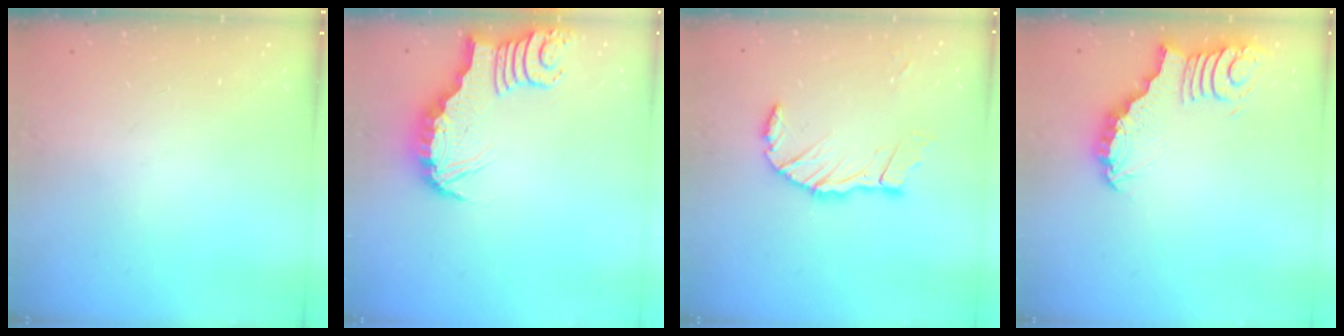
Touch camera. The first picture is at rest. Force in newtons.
{"total": 3.4, "press": 3.4, "slide": 0.1}
{"total": 11.4, "press": 11.3, "slide": 1.3}
{"total": 3.5, "press": 3.5, "slide": 0.7}